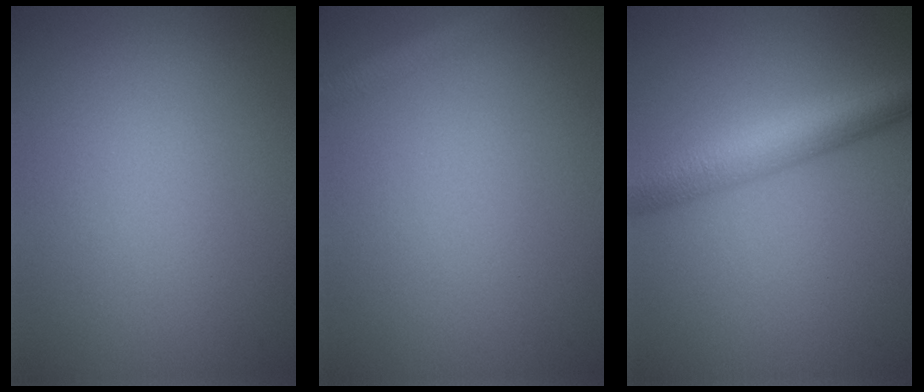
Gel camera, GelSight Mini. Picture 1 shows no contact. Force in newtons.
{"total": 1.7, "press": 1.7, "slide": 0.1}
{"total": 5.7, "press": 5.7, "slide": 0.2}